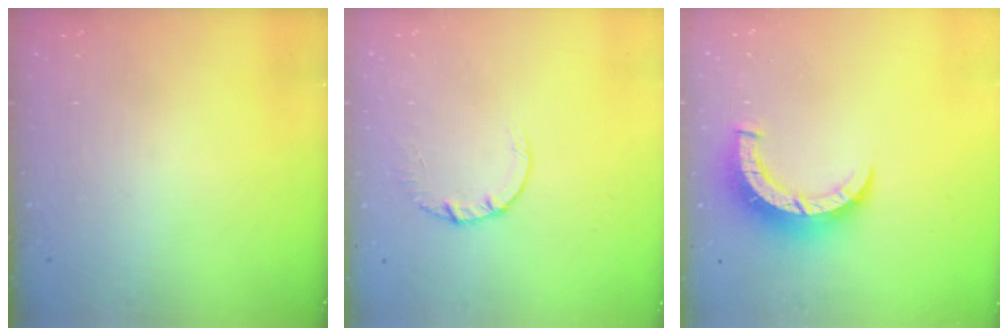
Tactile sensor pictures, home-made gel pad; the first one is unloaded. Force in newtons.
{"total": 2.7, "press": 2.7, "slide": 0.4}
{"total": 8.4, "press": 8.4, "slide": 0.3}